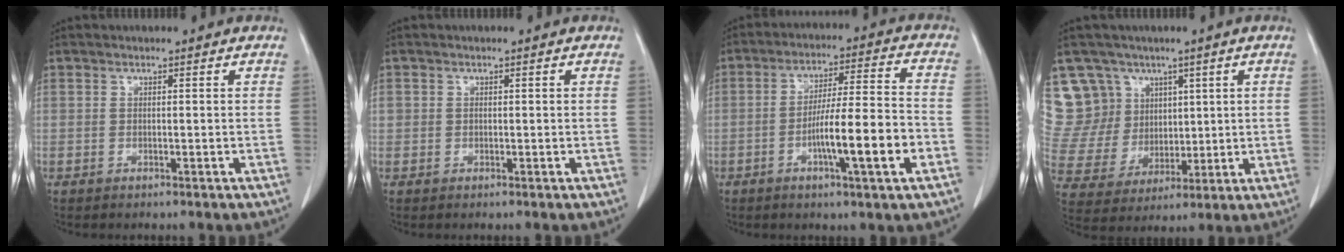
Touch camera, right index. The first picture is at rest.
{"total": 0.9, "force": [0.1, 0.8, 0.2], "torque": [0.004, 0.008, 0.001]}
{"total": 12.0, "force": [-4.1, 0.4, 11.3], "torque": [-0.186, 0.002, -0.067]}
{"total": 12.4, "force": [7.1, 10.0, 1.4], "torque": [-0.051, 0.048, 0.156]}